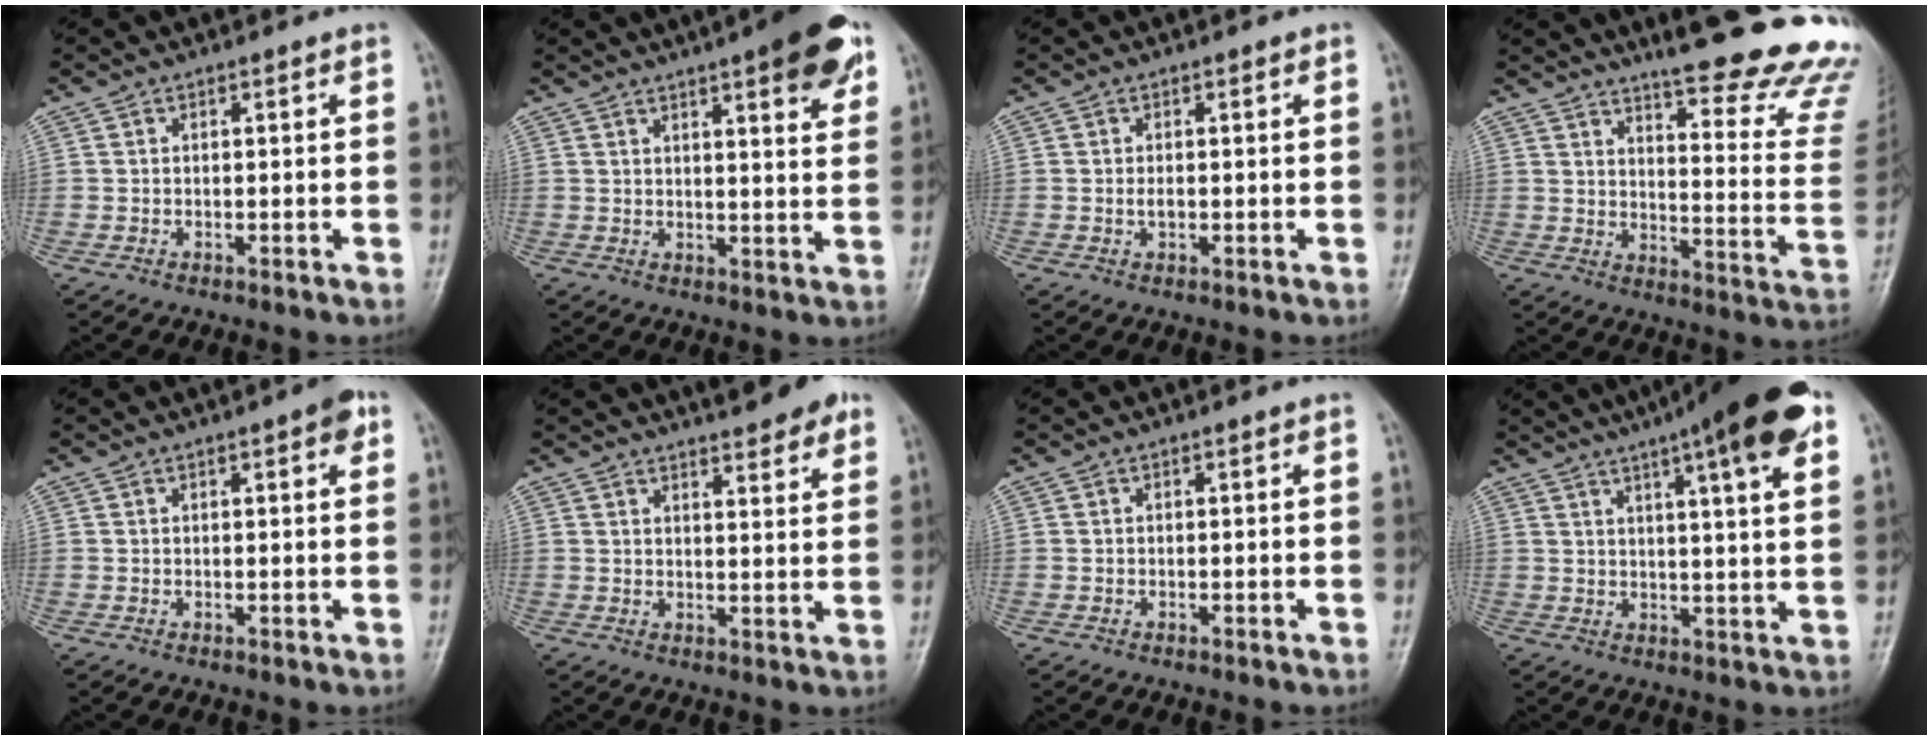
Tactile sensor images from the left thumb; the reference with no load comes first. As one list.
[{"total": 11.6, "force": [6.5, 2.8, 9.2], "torque": [-0.100, -0.023, 0.080]}, {"total": 1.2, "force": [0.0, 0.7, 1.0], "torque": [-0.015, -0.001, -0.001]}, {"total": 25.4, "force": [20.8, 3.8, 14.2], "torque": [-0.153, -0.161, 0.252]}, {"total": 3.1, "force": [1.5, 0.9, 2.6], "torque": [-0.026, -0.001, 0.015]}, {"total": 12.1, "force": [9.2, 3.3, 7.1], "torque": [-0.071, -0.030, 0.107]}, {"total": 0.0}, {"total": 17.2, "force": [9.6, 2.9, 13.9], "torque": [-0.189, -0.010, 0.128]}]